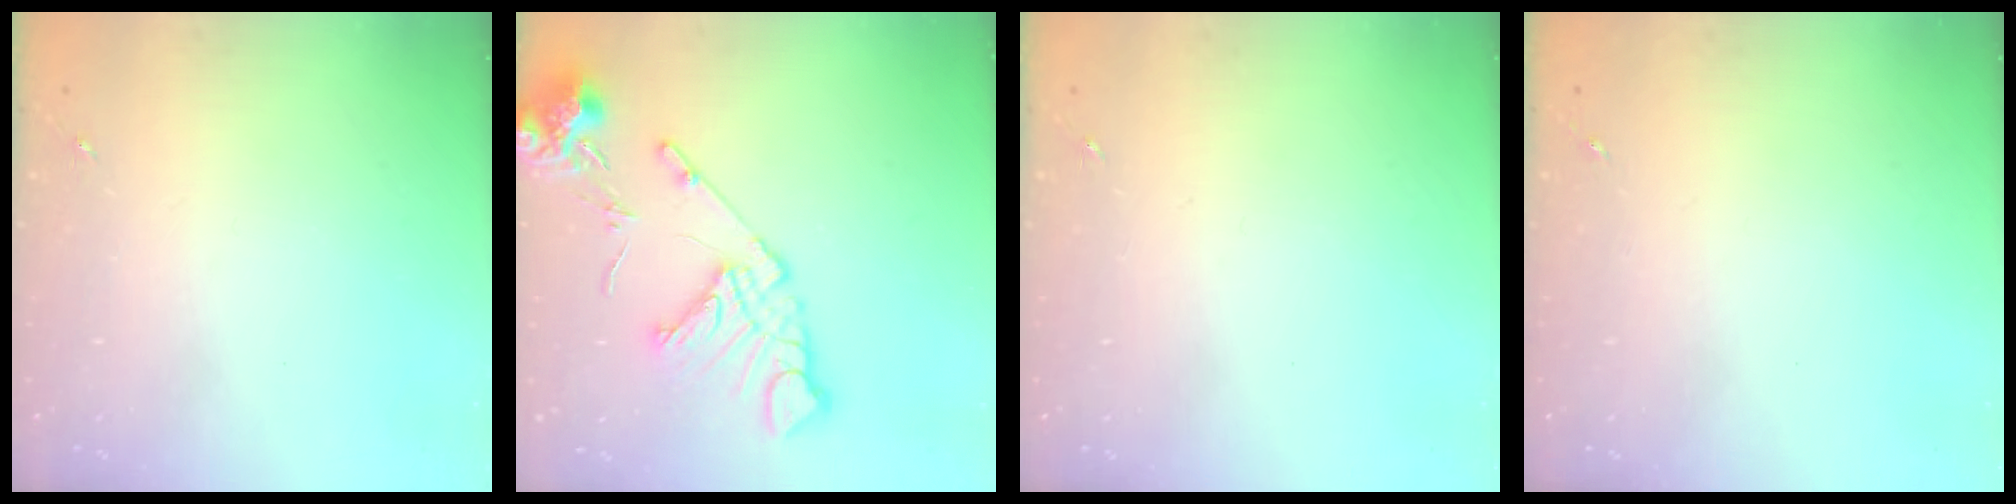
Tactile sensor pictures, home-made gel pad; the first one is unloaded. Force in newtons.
{"total": 15.5, "press": 15.4, "slide": 2.0}
{"total": 0.0}
{"total": 0.0}